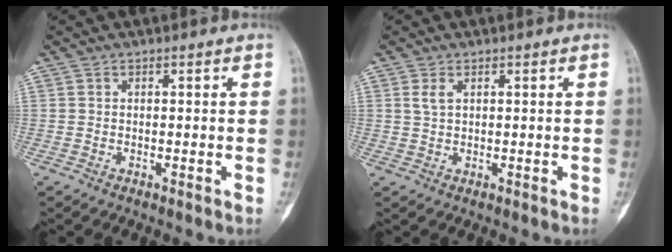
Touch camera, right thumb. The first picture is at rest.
{"total": 1.9, "force": [0.8, 1.0, 1.4], "torque": [-0.032, 0.004, 0.022]}